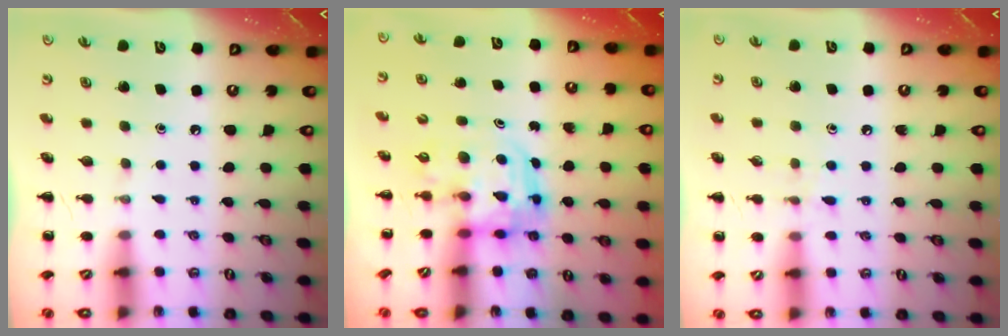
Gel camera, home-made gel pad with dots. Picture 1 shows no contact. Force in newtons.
{"total": 4.6, "press": 4.5, "slide": 1.0}
{"total": 5.7, "press": 5.2, "slide": 2.3}